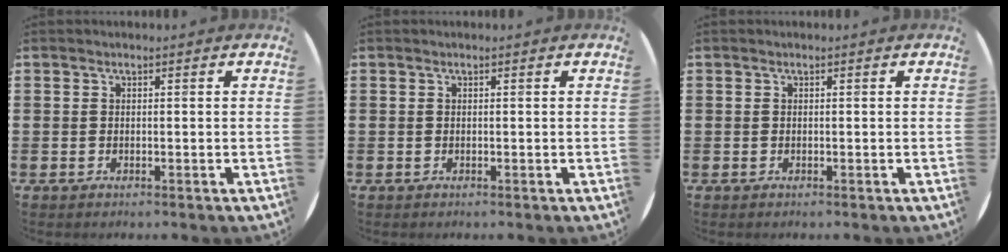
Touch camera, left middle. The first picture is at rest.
{"total": 0.0}
{"total": 0.0}